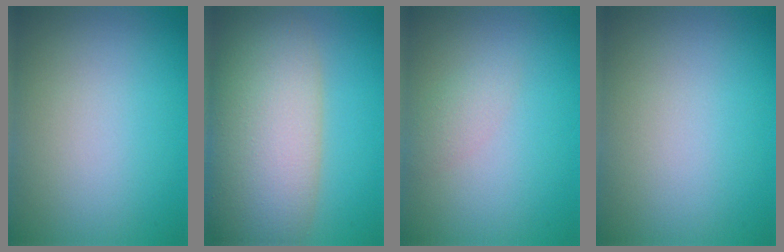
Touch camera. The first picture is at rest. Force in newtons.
{"total": 11.4, "press": 11.4, "slide": 1.0}
{"total": 1.4, "press": 1.4, "slide": 0.1}
{"total": 0.0}